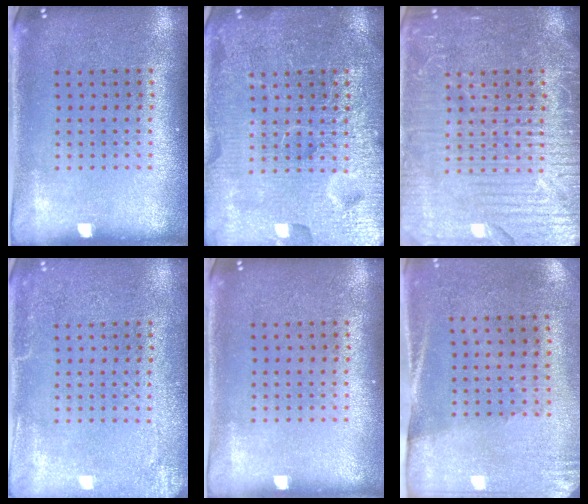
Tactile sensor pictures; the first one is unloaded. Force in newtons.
{"total": 7.2, "press": 7.1, "slide": 1.0}
{"total": 7.2, "press": 7.1, "slide": 0.9}
{"total": 2.6, "press": 2.6, "slide": 0.3}
{"total": 0.0}
{"total": 2.7, "press": 2.3, "slide": 1.4}